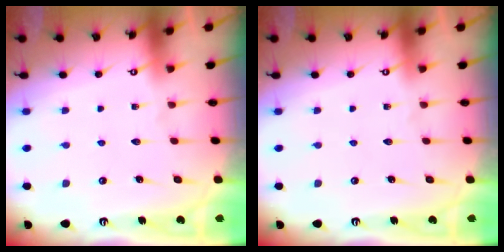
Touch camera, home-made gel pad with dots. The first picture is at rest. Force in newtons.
{"total": 0.0}